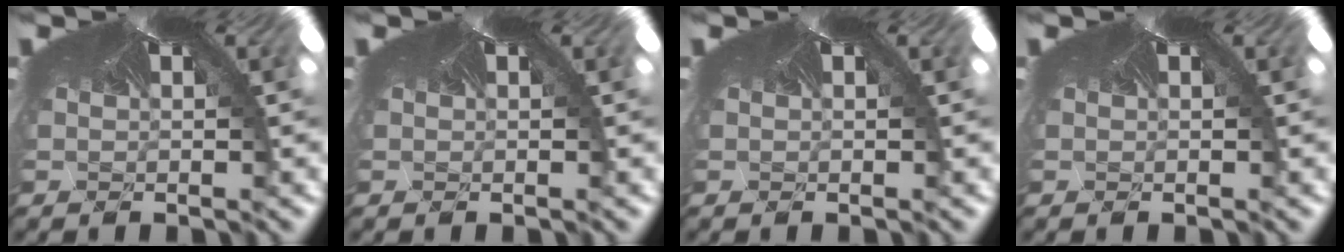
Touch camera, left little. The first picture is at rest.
{"total": 0.0}
{"total": 0.0}
{"total": 0.0}